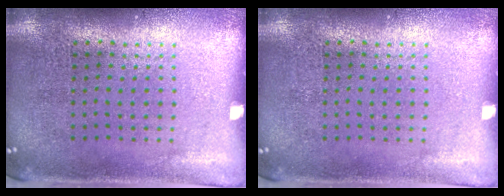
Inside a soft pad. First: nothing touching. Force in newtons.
{"total": 0.0}